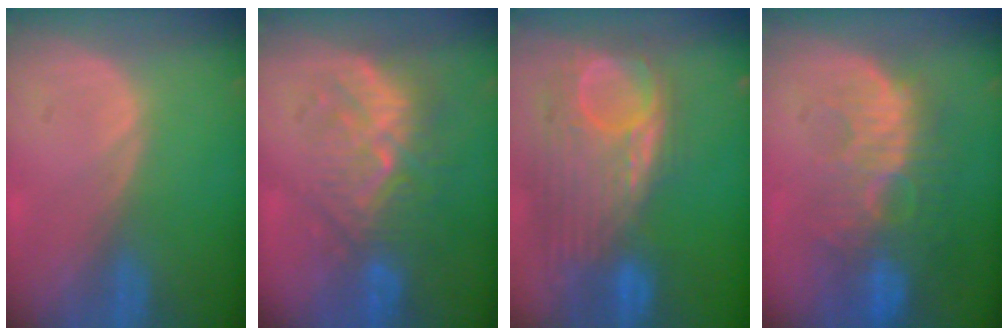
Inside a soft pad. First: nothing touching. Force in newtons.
{"total": 9.0, "press": 8.6, "slide": 2.4}
{"total": 12.0, "press": 10.4, "slide": 6.0}
{"total": 10.9, "press": 9.4, "slide": 5.4}